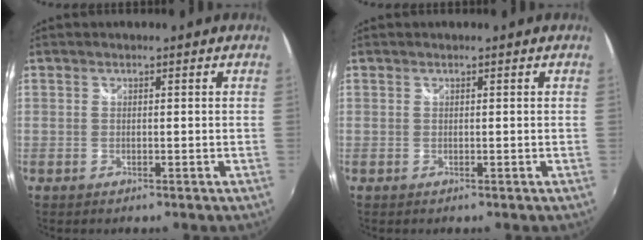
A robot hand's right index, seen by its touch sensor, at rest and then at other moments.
{"total": 0.0}